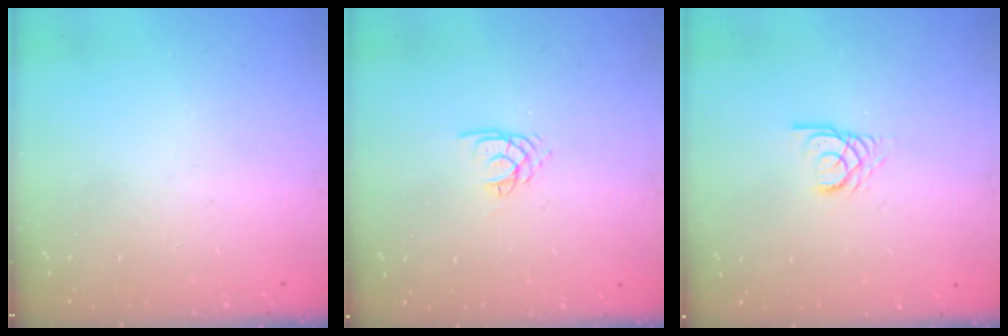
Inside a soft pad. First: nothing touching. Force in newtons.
{"total": 1.9, "press": 1.8, "slide": 0.3}
{"total": 2.9, "press": 2.9, "slide": 0.1}